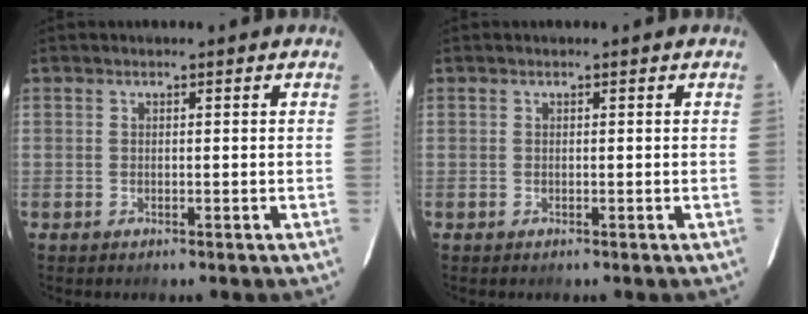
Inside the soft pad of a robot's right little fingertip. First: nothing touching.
{"total": 0.0}